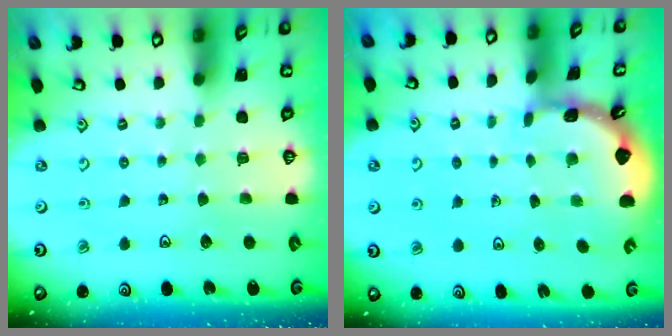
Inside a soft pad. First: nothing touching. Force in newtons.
{"total": 1.6, "press": 1.6, "slide": 0.1}